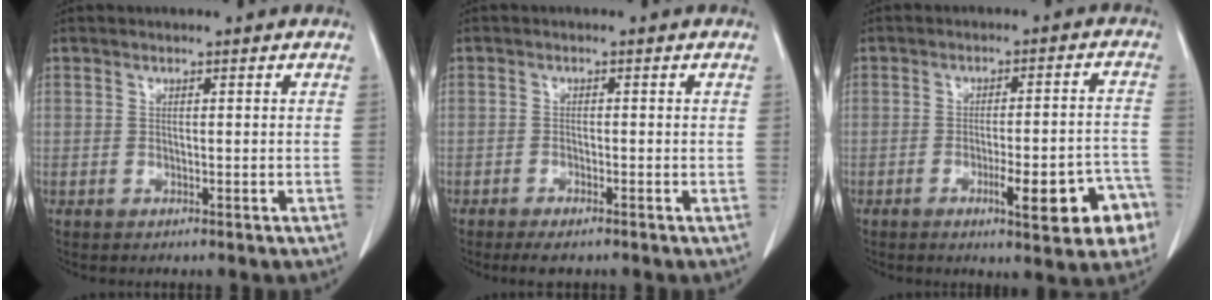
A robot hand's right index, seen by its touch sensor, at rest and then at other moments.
{"total": 2.5, "force": [-1.9, 0.6, 1.5], "torque": [-0.031, -0.004, -0.029]}
{"total": 11.1, "force": [-5.0, 2.0, 9.7], "torque": [-0.108, 0.017, -0.053]}